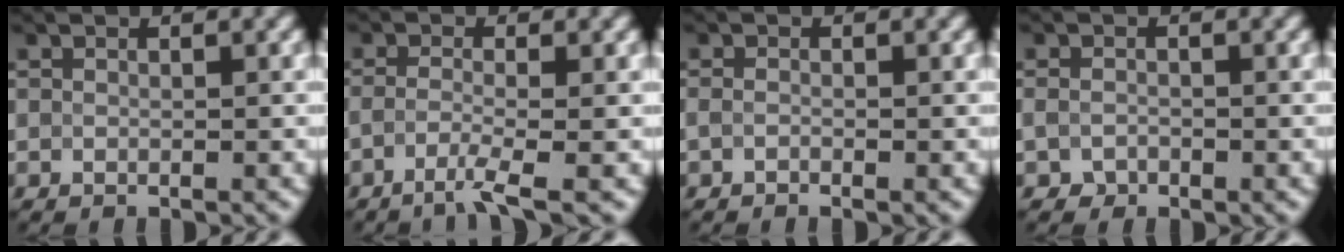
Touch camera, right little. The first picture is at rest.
{"total": 2.7, "force": [-2.0, 0.0, 1.8], "torque": [-0.026, 0.002, -0.047]}
{"total": 1.2, "force": [-1.1, 0.1, 0.5], "torque": [-0.009, -0.001, -0.015]}
{"total": 1.6, "force": [-1.2, 1.0, 0.3], "torque": [-0.006, 0.000, -0.019]}